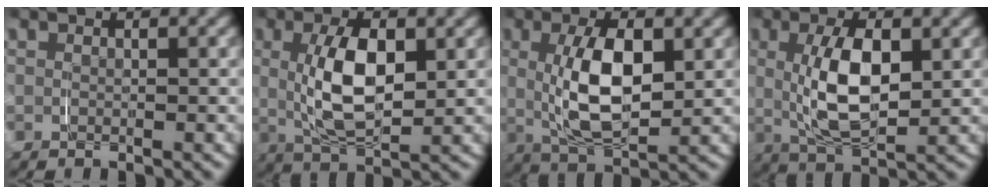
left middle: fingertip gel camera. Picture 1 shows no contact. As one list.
[{"total": 3.0, "force": [1.1, 0.1, 2.8], "torque": [-0.037, 0.005, 0.019]}, {"total": 3.5, "force": [1.1, 0.5, 3.3], "torque": [-0.046, 0.004, 0.020]}, {"total": 3.3, "force": [1.1, 0.2, 3.1], "torque": [-0.043, 0.003, 0.021]}]